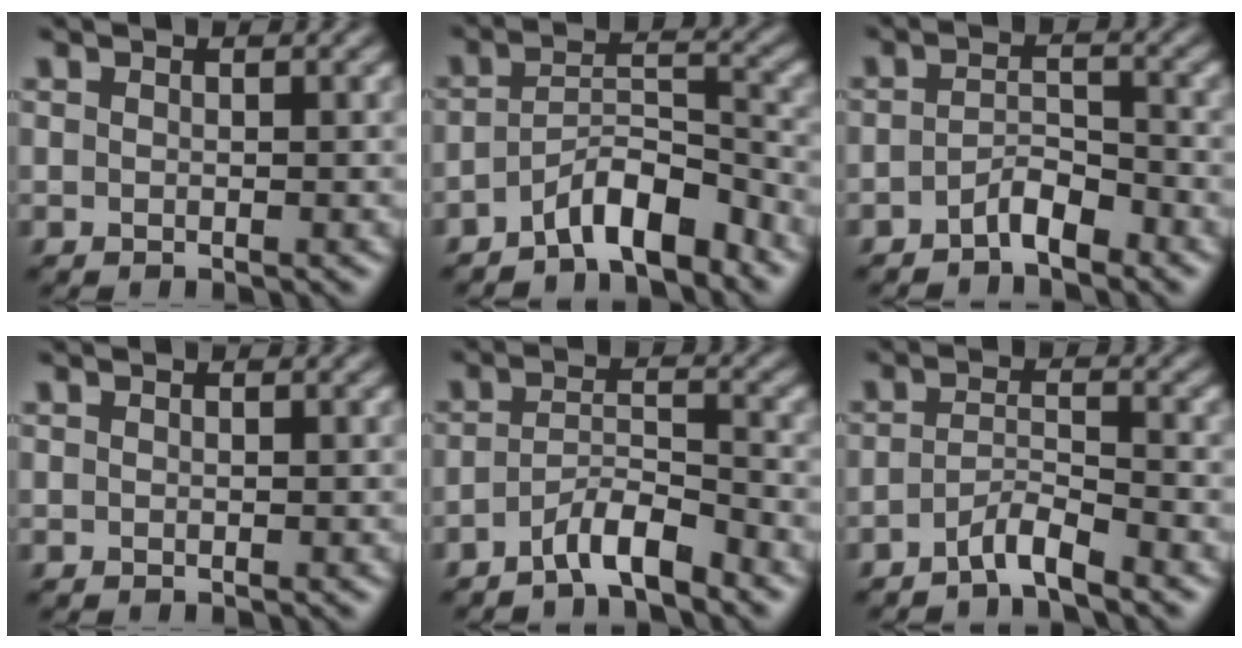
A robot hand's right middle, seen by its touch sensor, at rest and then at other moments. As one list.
[{"total": 5.3, "force": [-3.9, 1.7, 3.3], "torque": [-0.051, 0.009, -0.071]}, {"total": 2.4, "force": [-1.8, 0.7, 1.4], "torque": [-0.026, 0.010, -0.035]}, {"total": 0.0}, {"total": 3.6, "force": [-2.7, 0.7, 2.2], "torque": [-0.038, 0.009, -0.055]}, {"total": 2.6, "force": [-2.1, 0.3, 1.6], "torque": [-0.028, 0.006, -0.046]}]